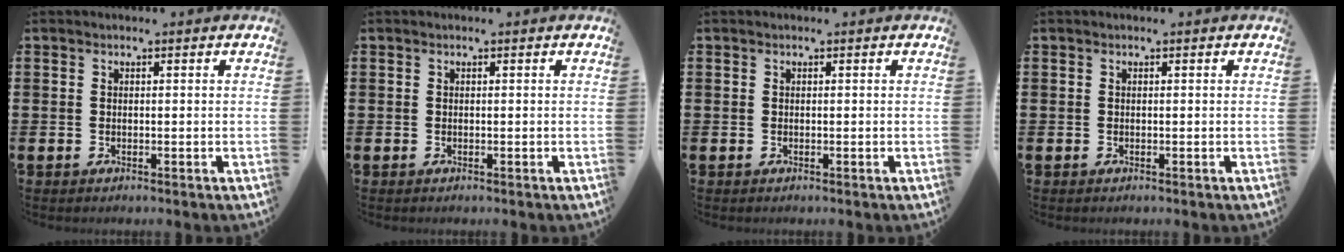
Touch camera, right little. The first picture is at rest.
{"total": 0.0}
{"total": 0.0}
{"total": 0.0}